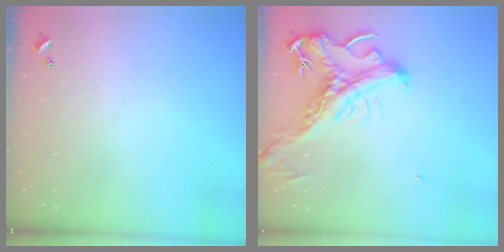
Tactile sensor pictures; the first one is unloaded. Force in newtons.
{"total": 2.6, "press": 2.2, "slide": 1.4}